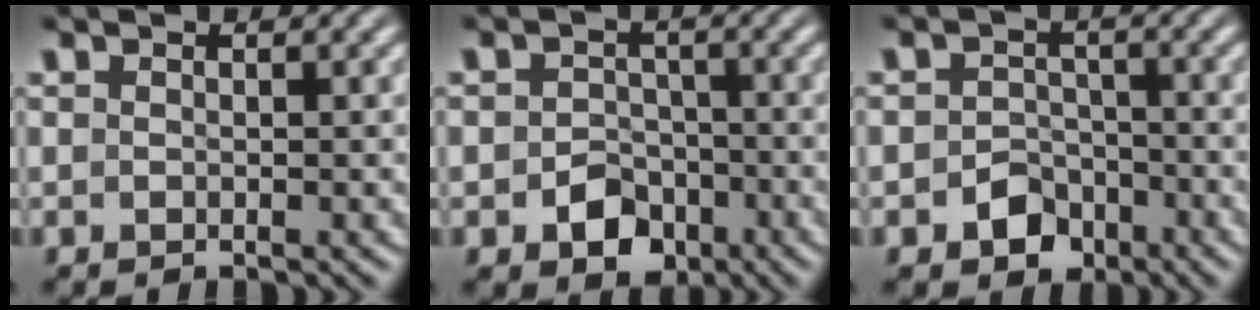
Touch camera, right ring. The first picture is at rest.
{"total": 4.2, "force": [-2.5, 3.2, 1.2], "torque": [0.000, -0.015, -0.036]}
{"total": 4.1, "force": [-2.7, 3.1, 0.7], "torque": [-0.005, -0.016, -0.040]}